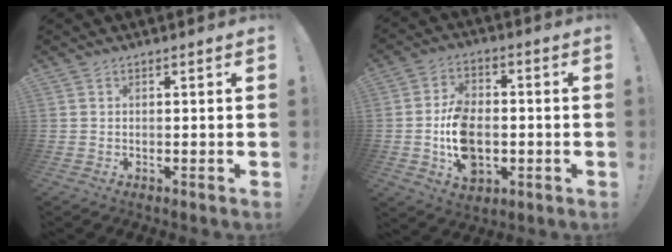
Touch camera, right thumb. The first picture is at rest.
{"total": 13.0, "force": [-3.0, 9.3, 8.5], "torque": [-0.129, 0.014, -0.049]}